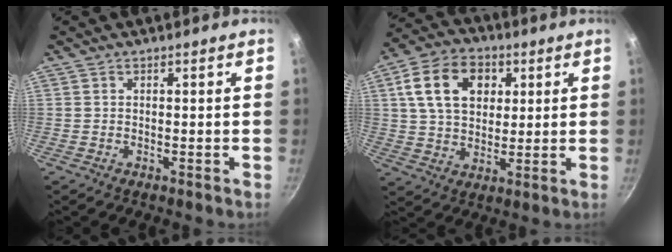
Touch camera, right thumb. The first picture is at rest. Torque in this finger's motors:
{"motor_torque": [0.12, 2.98, 1.27, 0.11, 0.31]}